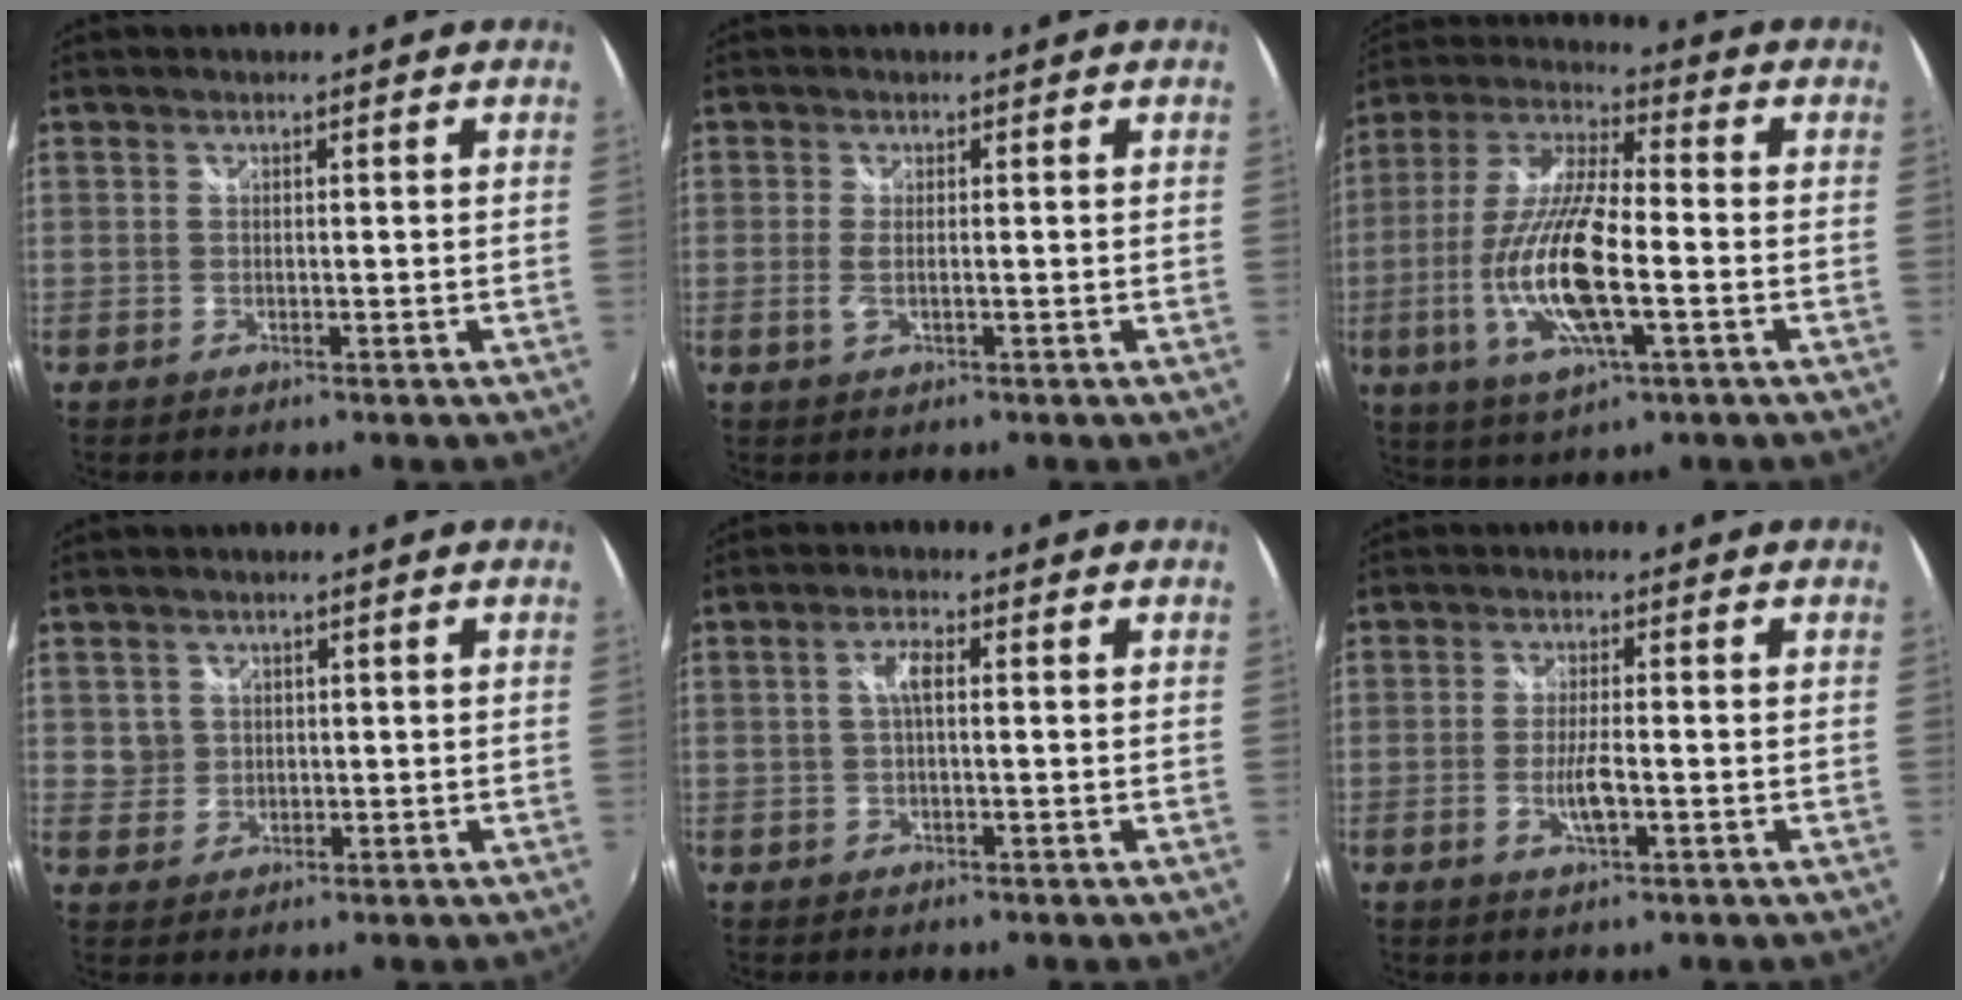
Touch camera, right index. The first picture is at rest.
{"total": 2.1, "force": [-0.4, 0.5, 2.0], "torque": [-0.041, -0.004, -0.005]}
{"total": 17.1, "force": [-4.2, 4.8, 15.9], "torque": [-0.327, -0.012, -0.081]}
{"total": 3.0, "force": [0.7, 2.9, 0.4], "torque": [0.001, 0.007, 0.011]}
{"total": 2.8, "force": [0.2, 0.8, 2.7], "torque": [-0.052, 0.006, 0.003]}
{"total": 4.2, "force": [-1.3, 0.8, 3.9], "torque": [-0.077, -0.005, -0.025]}